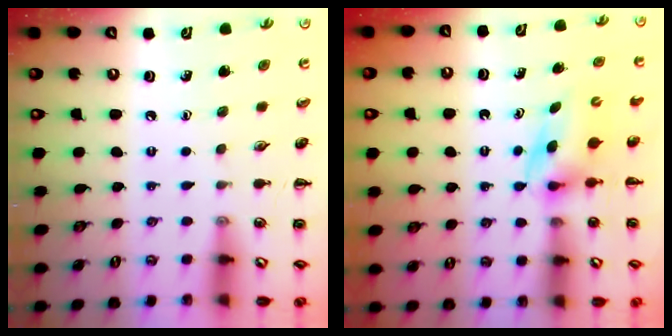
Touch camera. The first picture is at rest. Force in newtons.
{"total": 4.0, "press": 3.9, "slide": 0.7}